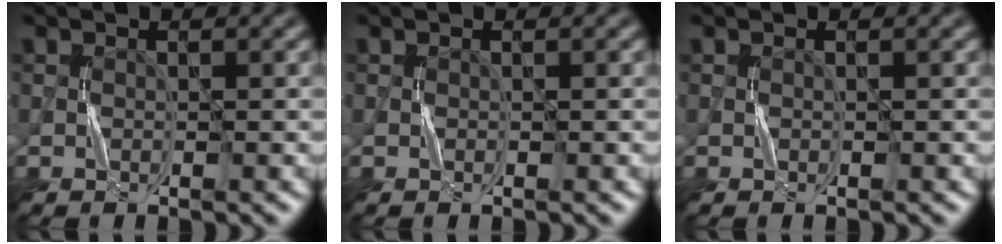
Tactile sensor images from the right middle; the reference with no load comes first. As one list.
[{"total": 0.0}, {"total": 0.0}]